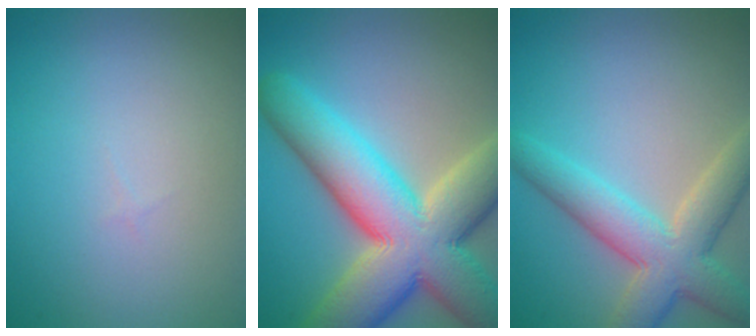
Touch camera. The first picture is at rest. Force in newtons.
{"total": 13.5, "press": 13.5, "slide": 1.1}
{"total": 6.2, "press": 6.2, "slide": 0.4}